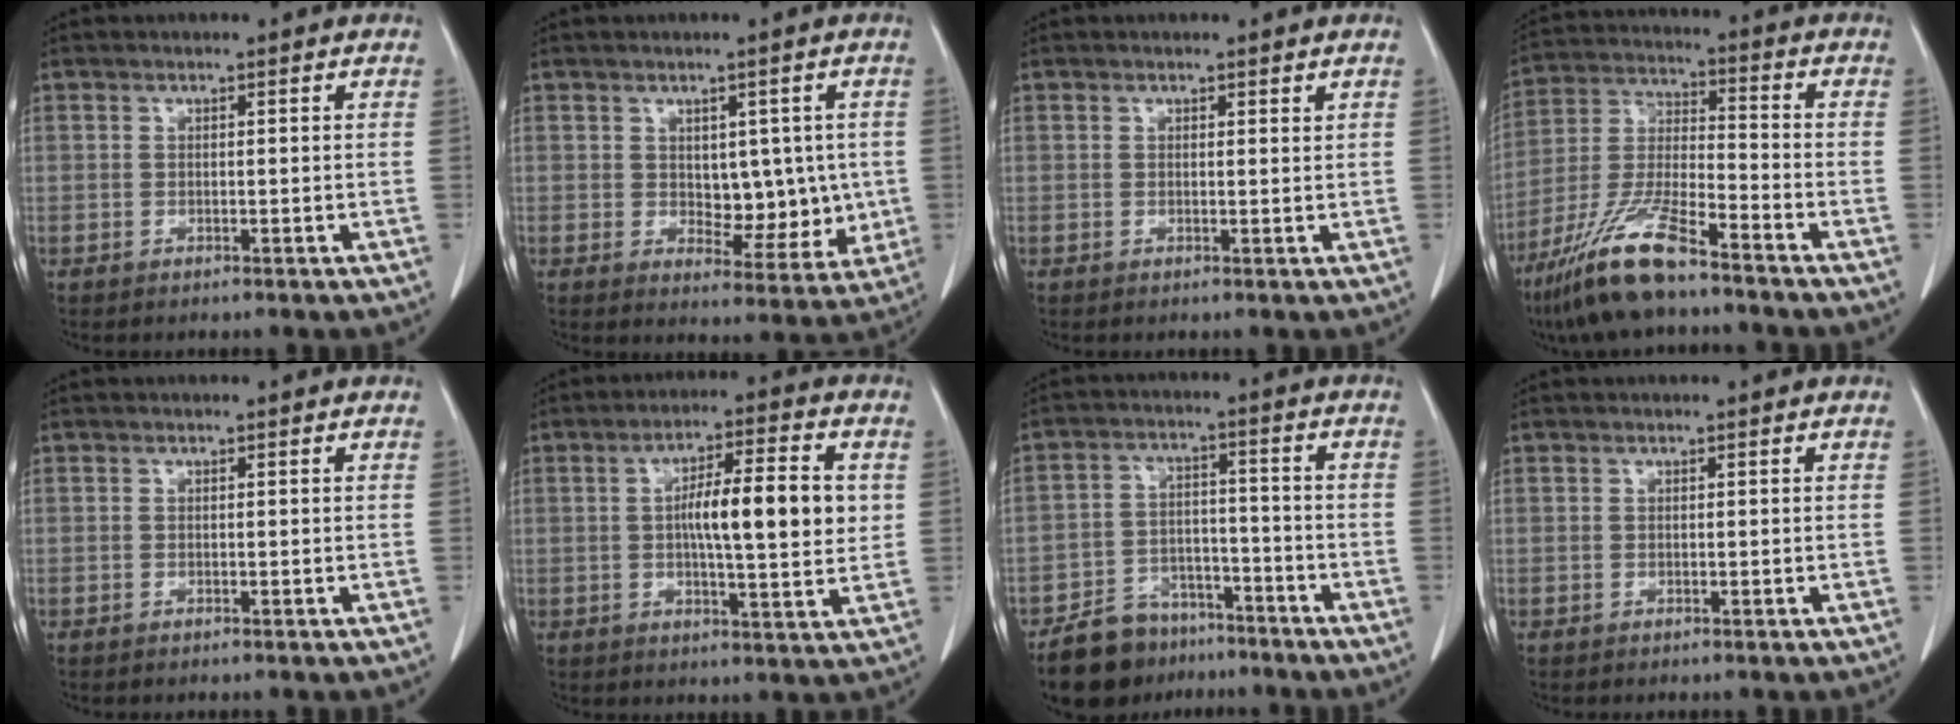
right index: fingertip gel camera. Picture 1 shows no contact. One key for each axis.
{"total": 7.4, "fx": 0.5, "fy": 4.5, "fz": 5.9, "tx": -0.060, "ty": 0.003, "tz": 0.023}
{"total": 0.5, "fx": 0.5, "fy": 0.1, "fz": 0.2, "tx": -0.004, "ty": -0.002, "tz": 0.006}
{"total": 13.2, "fx": -9.6, "fy": 1.6, "fz": 8.9, "tx": -0.191, "ty": -0.023, "tz": -0.182}
{"total": 0.0}
{"total": 11.5, "fx": 1.3, "fy": 2.0, "fz": 11.3, "tx": -0.180, "ty": 0.012, "tz": 0.016}
{"total": 9.8, "fx": -7.9, "fy": 5.3, "fz": 2.4, "tx": -0.043, "ty": 0.013, "tz": -0.132}
{"total": 0.0}